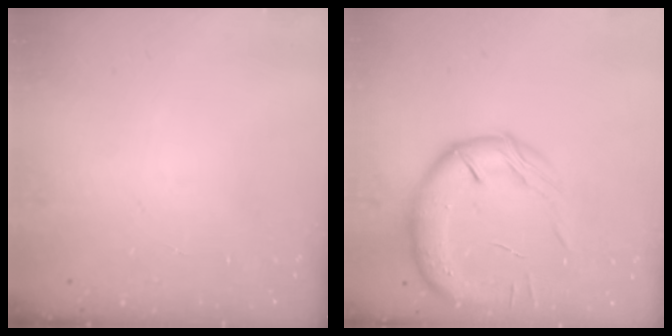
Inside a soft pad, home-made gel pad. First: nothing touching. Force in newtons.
{"total": 16.6, "press": 16.1, "slide": 4.3}